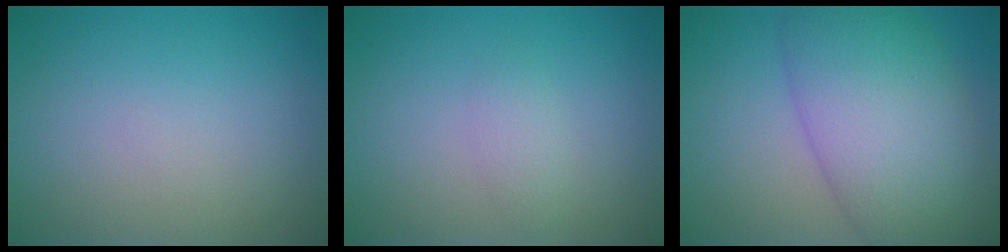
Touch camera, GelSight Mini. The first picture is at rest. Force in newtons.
{"total": 1.3, "press": 1.3, "slide": 0.0}
{"total": 10.3, "press": 10.3, "slide": 0.3}